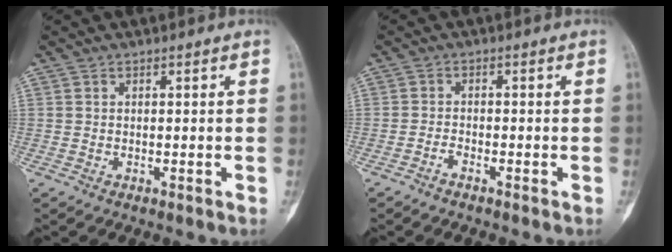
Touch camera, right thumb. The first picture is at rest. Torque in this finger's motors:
{"motor_torque": [-0.03, 0.11, -0.21, -0.03, 0.00]}